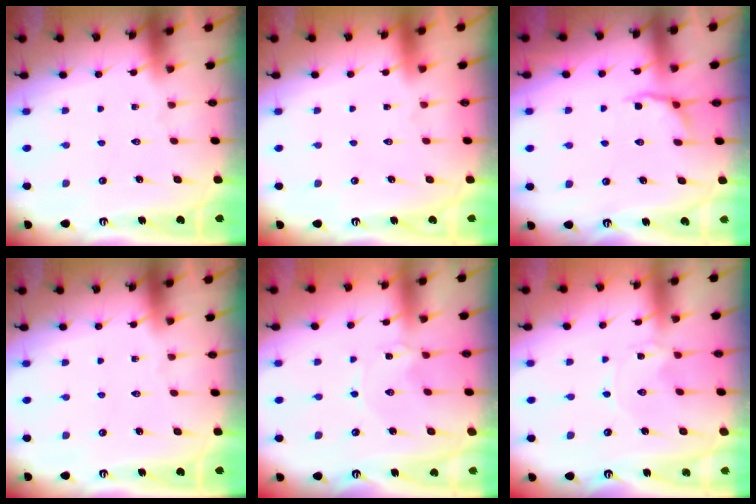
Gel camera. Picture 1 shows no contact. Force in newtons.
{"total": 1.6, "press": 1.6, "slide": 0.1}
{"total": 4.4, "press": 3.7, "slide": 2.4}
{"total": 0.0}
{"total": 0.0}
{"total": 0.0}